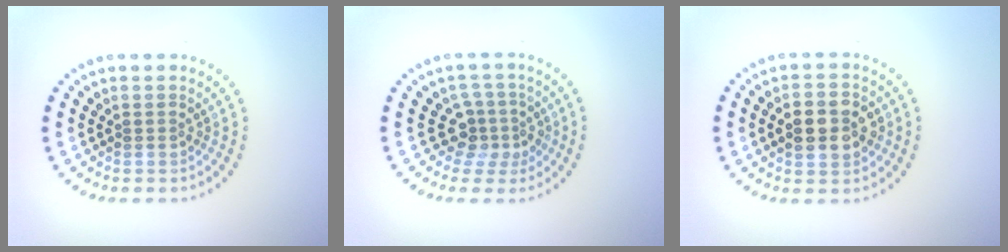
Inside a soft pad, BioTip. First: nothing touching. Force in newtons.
{"total": 2.9, "press": 2.1, "slide": 2.0}
{"total": 4.9, "press": 4.9, "slide": 0.1}